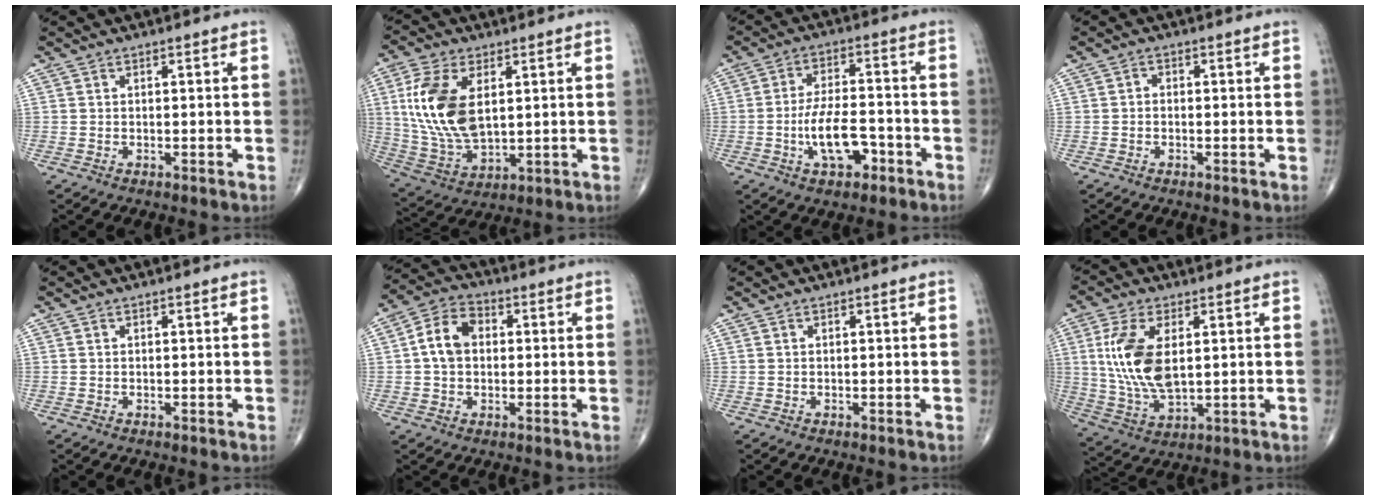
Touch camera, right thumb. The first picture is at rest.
{"total": 15.4, "force": [3.4, 8.5, 12.4], "torque": [-0.251, -0.013, 0.076]}
{"total": 9.3, "force": [-3.6, 4.3, 7.5], "torque": [-0.128, 0.025, -0.061]}
{"total": 1.0, "force": [-0.2, 0.8, 0.5], "torque": [-0.001, 0.003, -0.008]}
{"total": 0.0}
{"total": 8.2, "force": [0.7, 6.0, 5.6], "torque": [-0.094, 0.023, 0.004]}
{"total": 0.0}
{"total": 13.1, "force": [2.4, 6.7, 11.0], "torque": [-0.226, -0.012, 0.056]}